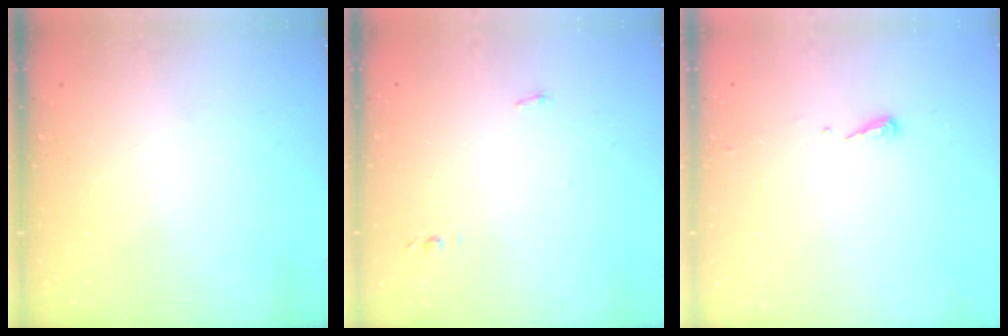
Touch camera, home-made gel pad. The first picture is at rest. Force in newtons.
{"total": 3.4, "press": 3.2, "slide": 1.1}
{"total": 5.3, "press": 5.3, "slide": 0.5}